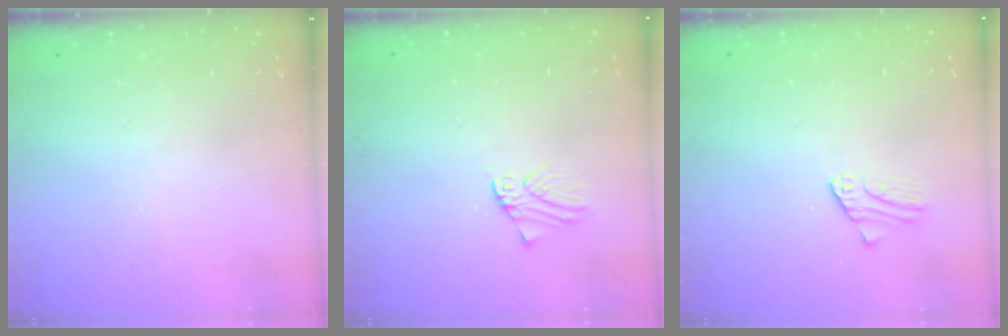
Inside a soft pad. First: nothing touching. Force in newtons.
{"total": 1.1, "press": 1.1, "slide": 0.1}
{"total": 2.4, "press": 2.4, "slide": 0.2}